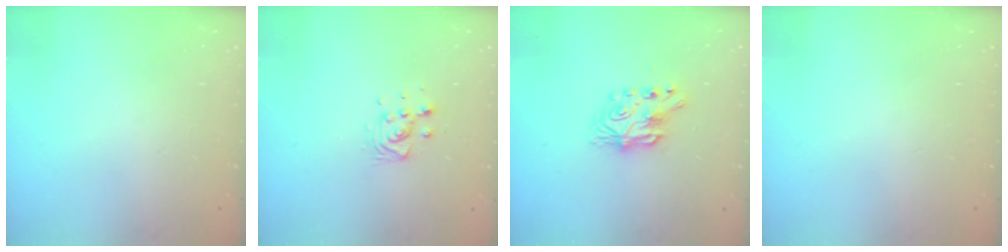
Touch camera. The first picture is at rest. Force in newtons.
{"total": 9.3, "press": 9.0, "slide": 2.3}
{"total": 7.7, "press": 7.7, "slide": 0.7}
{"total": 0.0}